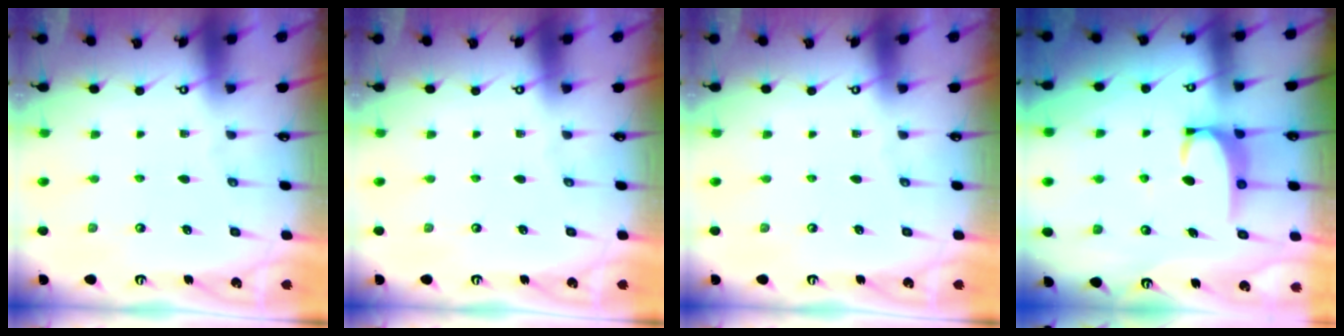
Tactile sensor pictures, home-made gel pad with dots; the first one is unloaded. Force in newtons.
{"total": 0.0}
{"total": 0.0}
{"total": 2.8, "press": 2.7, "slide": 0.5}